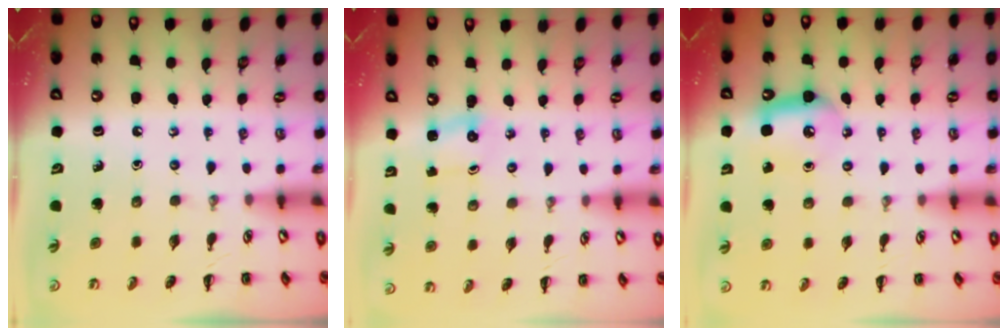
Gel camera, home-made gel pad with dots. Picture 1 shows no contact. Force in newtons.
{"total": 0.9, "press": 0.9, "slide": 0.3}
{"total": 6.5, "press": 6.5, "slide": 0.7}